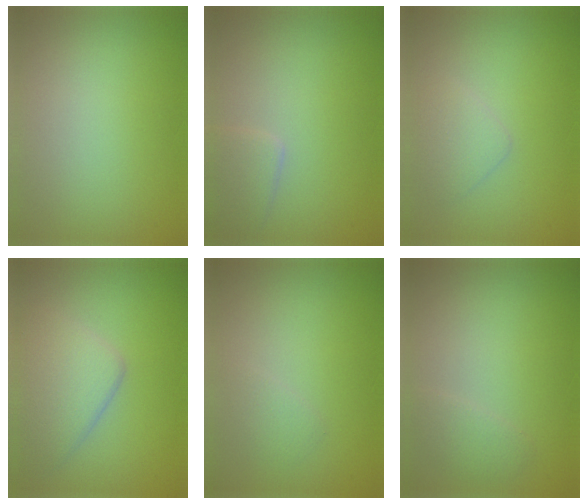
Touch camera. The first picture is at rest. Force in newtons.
{"total": 1.9, "press": 1.9, "slide": 0.1}
{"total": 1.7, "press": 1.7, "slide": 0.1}
{"total": 4.5, "press": 4.5, "slide": 0.2}
{"total": 1.0, "press": 1.0, "slide": 0.0}
{"total": 1.3, "press": 1.3, "slide": 0.1}